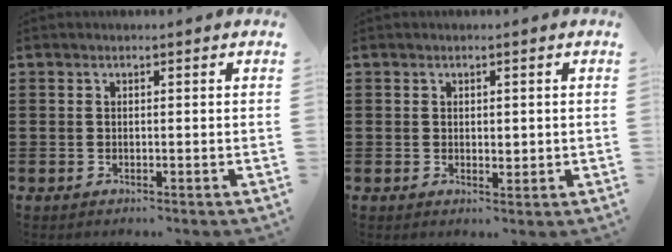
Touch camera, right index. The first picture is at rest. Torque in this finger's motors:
{"motor_torque": [-0.20, 0.28, 0.09, 0.01]}